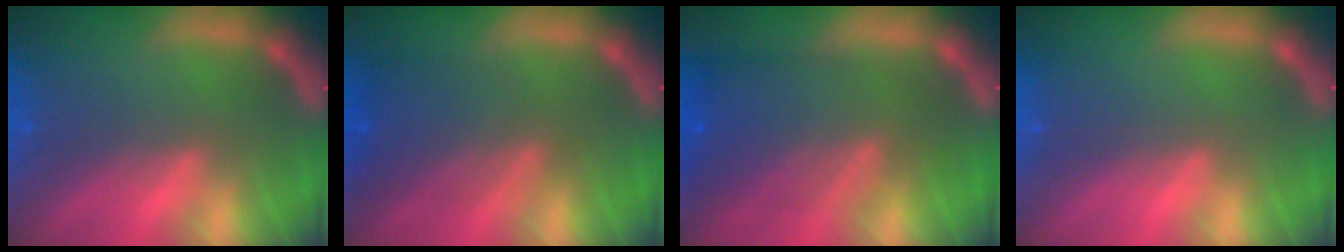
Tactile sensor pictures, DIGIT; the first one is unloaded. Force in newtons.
{"total": 5.5}
{"total": 8.1}
{"total": 0.0}